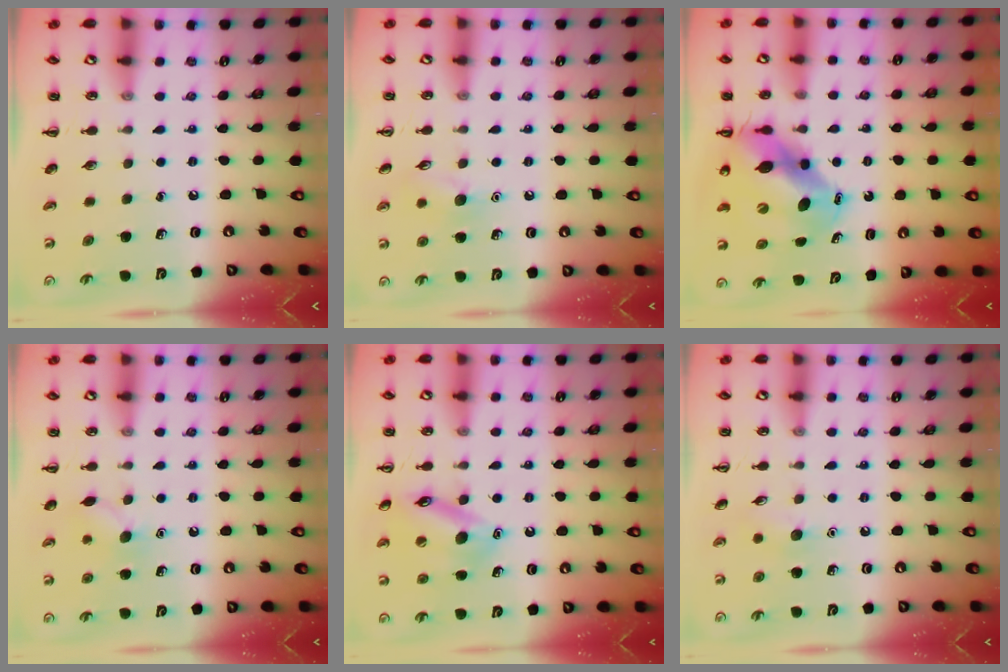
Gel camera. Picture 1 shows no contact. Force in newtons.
{"total": 7.2, "press": 7.0, "slide": 1.7}
{"total": 11.8, "press": 11.3, "slide": 3.2}
{"total": 7.1, "press": 6.9, "slide": 1.4}
{"total": 14.1, "press": 14.0, "slide": 1.6}
{"total": 6.3, "press": 6.1, "slide": 1.6}